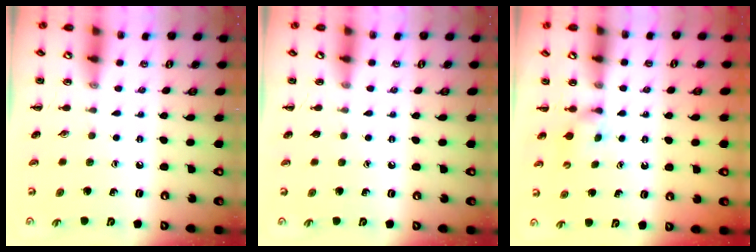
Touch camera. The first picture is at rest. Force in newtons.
{"total": 0.6, "press": 0.6, "slide": 0.1}
{"total": 2.9, "press": 2.7, "slide": 1.1}